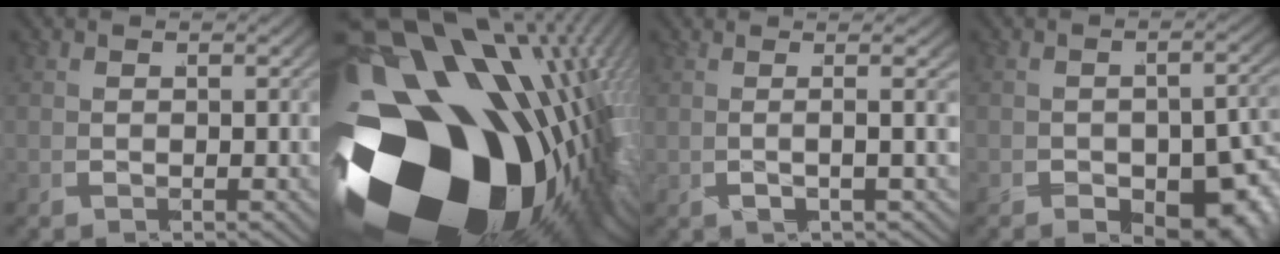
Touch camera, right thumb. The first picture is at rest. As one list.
[{"total": 42.9, "force": [-9.0, 27.2, 31.8], "torque": [-0.499, -0.083, -0.116]}, {"total": 4.0, "force": [0.8, 0.7, 3.9], "torque": [-0.054, 0.014, 0.008]}, {"total": 9.1, "force": [-2.8, 5.5, 6.6], "torque": [-0.098, -0.046, -0.021]}]